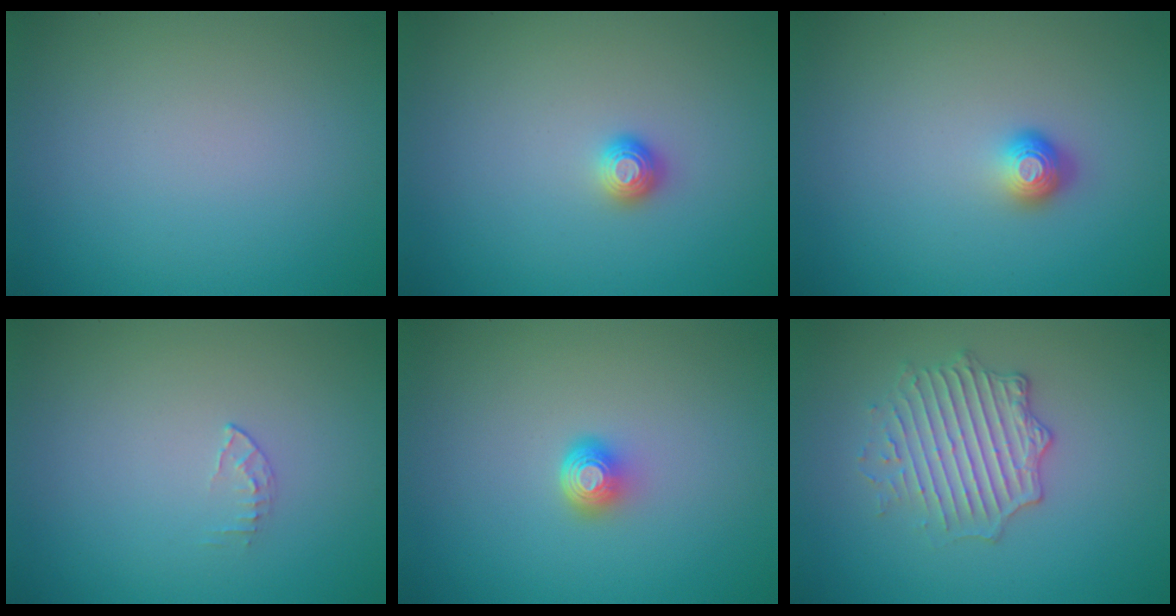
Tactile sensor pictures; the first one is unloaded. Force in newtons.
{"total": 1.1, "press": 1.0, "slide": 0.2}
{"total": 1.7, "press": 1.3, "slide": 1.2}
{"total": 0.6, "press": 0.4, "slide": 0.4}
{"total": 2.0, "press": 1.3, "slide": 1.5}
{"total": 3.7, "press": 3.4, "slide": 1.6}